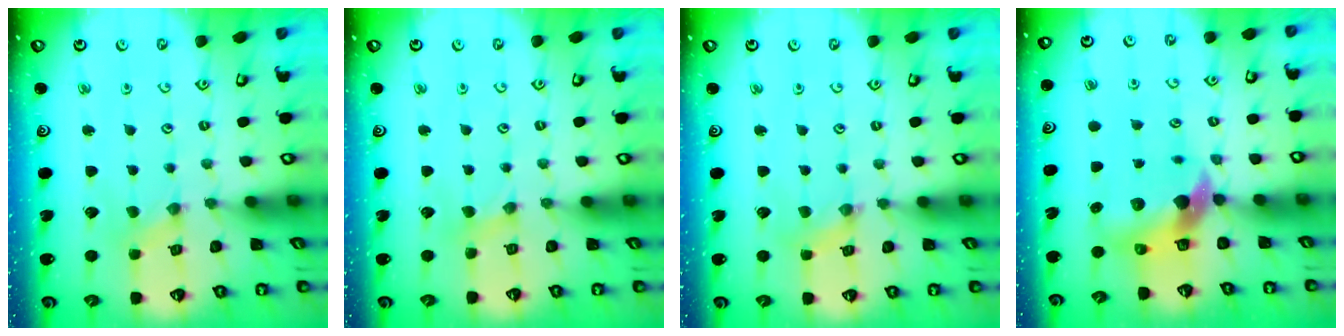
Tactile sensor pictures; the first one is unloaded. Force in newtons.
{"total": 2.3, "press": 2.3, "slide": 0.3}
{"total": 2.5, "press": 2.5, "slide": 0.3}
{"total": 8.9, "press": 8.8, "slide": 1.2}